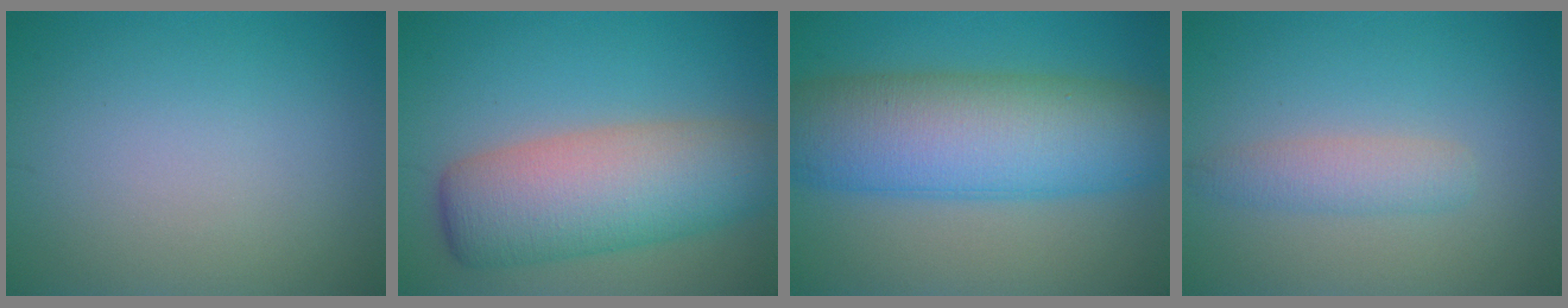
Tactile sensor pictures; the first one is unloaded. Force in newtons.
{"total": 9.2, "press": 9.2, "slide": 0.4}
{"total": 11.7, "press": 11.7, "slide": 0.1}
{"total": 2.3, "press": 2.3, "slide": 0.1}